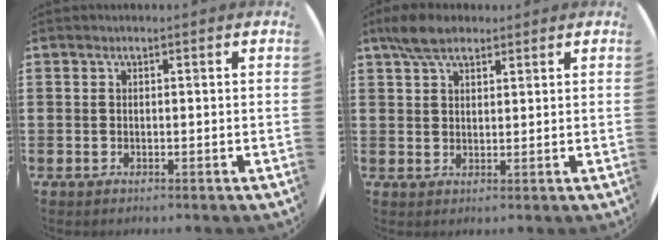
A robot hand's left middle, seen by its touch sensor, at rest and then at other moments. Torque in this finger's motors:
{"motor_torque": [1.03, -0.69, 0.05, 0.10]}